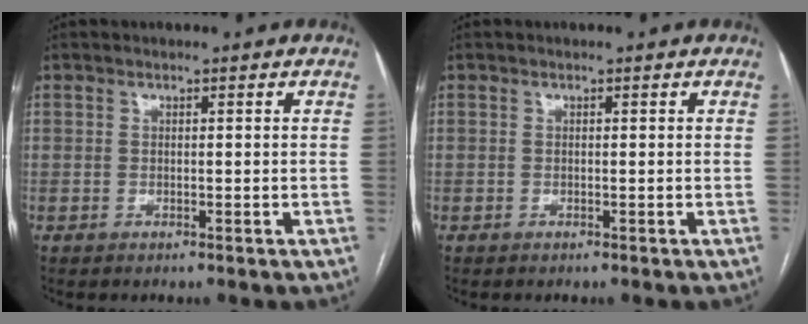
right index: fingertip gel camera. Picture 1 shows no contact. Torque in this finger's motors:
{"motor_torque": [-0.04, 0.17, -0.05, 0.00]}